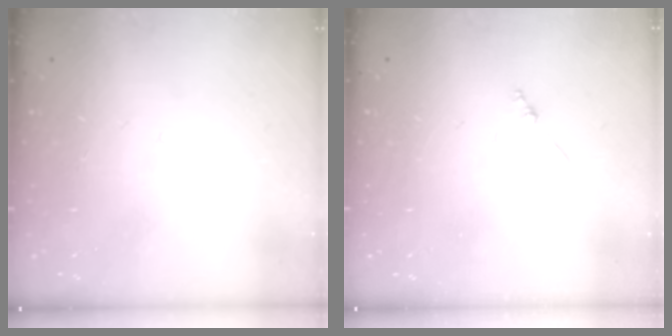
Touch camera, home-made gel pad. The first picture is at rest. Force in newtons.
{"total": 0.8, "press": 0.8, "slide": 0.2}